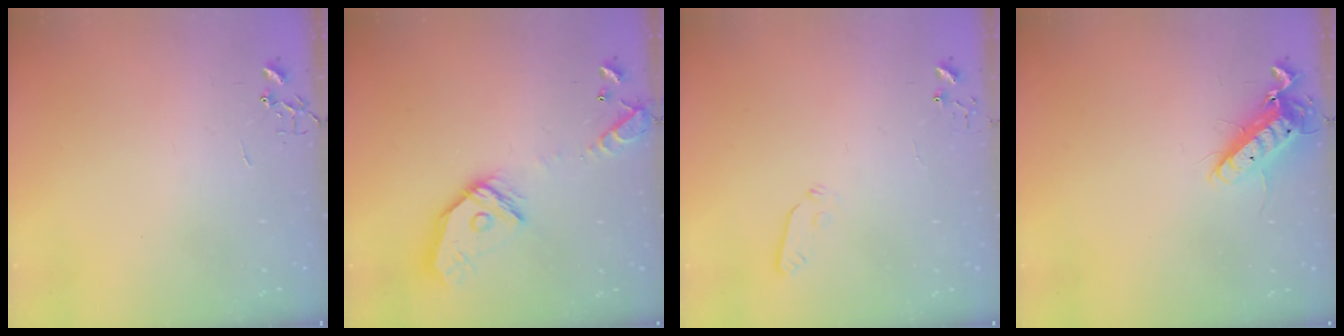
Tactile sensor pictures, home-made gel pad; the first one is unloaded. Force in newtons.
{"total": 16.2, "press": 16.1, "slide": 2.1}
{"total": 3.7, "press": 3.6, "slide": 0.4}
{"total": 12.3, "press": 12.2, "slide": 1.7}